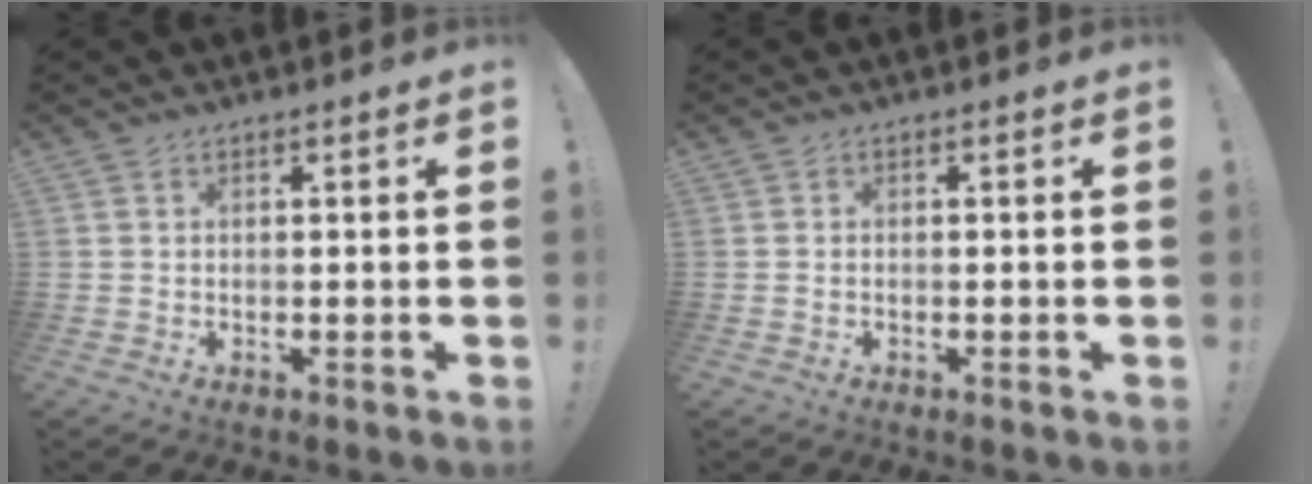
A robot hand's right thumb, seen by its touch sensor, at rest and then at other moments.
{"total": 0.0}